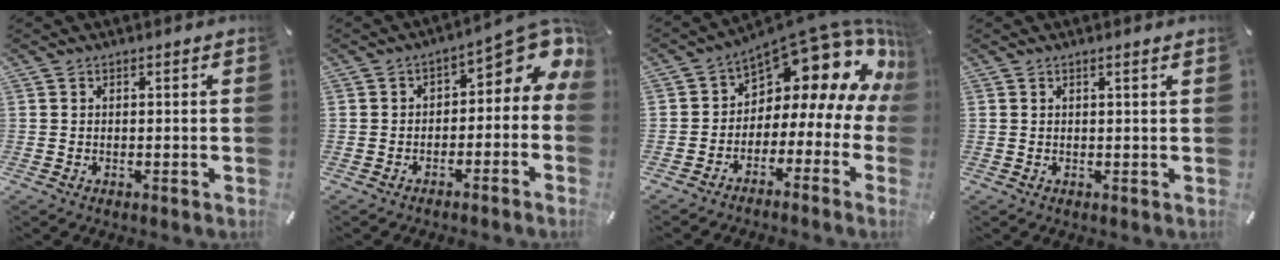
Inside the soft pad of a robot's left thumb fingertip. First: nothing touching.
{"total": 7.3, "force": [2.4, 4.2, 5.4], "torque": [-0.057, -0.027, 0.037]}
{"total": 13.8, "force": [9.1, 6.7, 7.9], "torque": [-0.115, -0.082, 0.146]}
{"total": 0.8, "force": [0.6, -0.1, 0.6], "torque": [-0.011, -0.002, 0.010]}